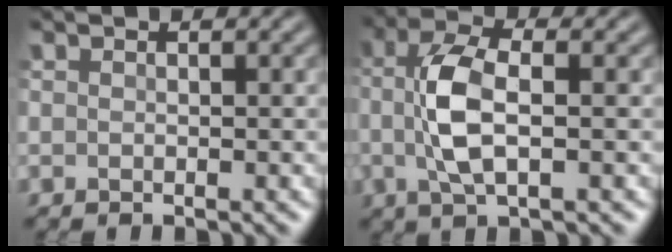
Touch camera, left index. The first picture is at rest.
{"total": 5.4, "force": [-0.1, 2.0, 5.0], "torque": [-0.107, 0.005, -0.004]}